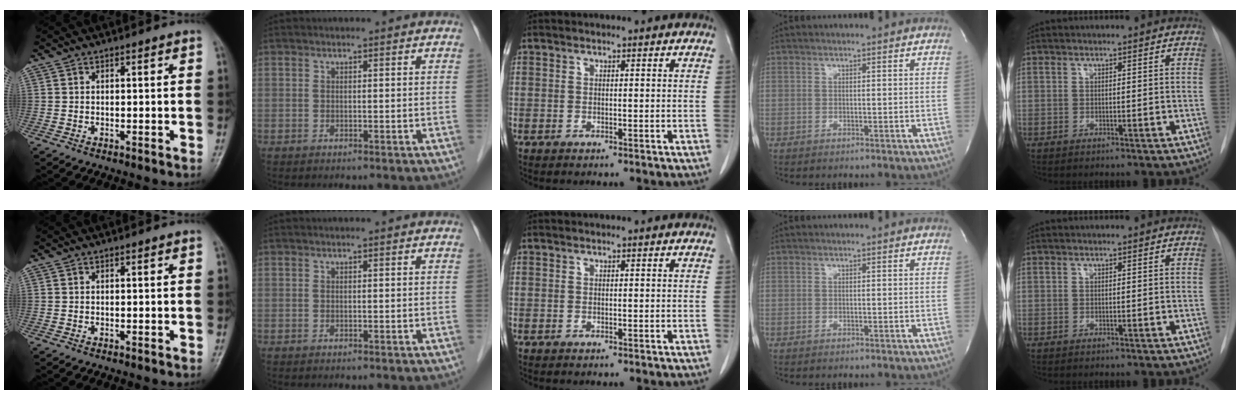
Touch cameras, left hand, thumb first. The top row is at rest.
{}